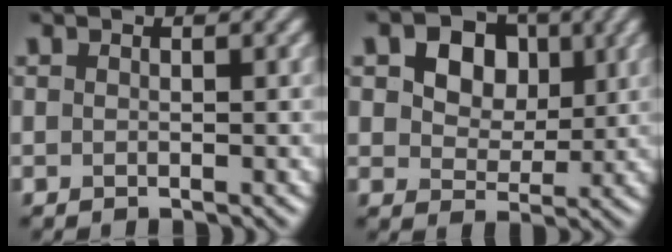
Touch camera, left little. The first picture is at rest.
{"total": 8.6, "force": [3.4, 6.3, 4.8], "torque": [-0.090, 0.017, 0.048]}